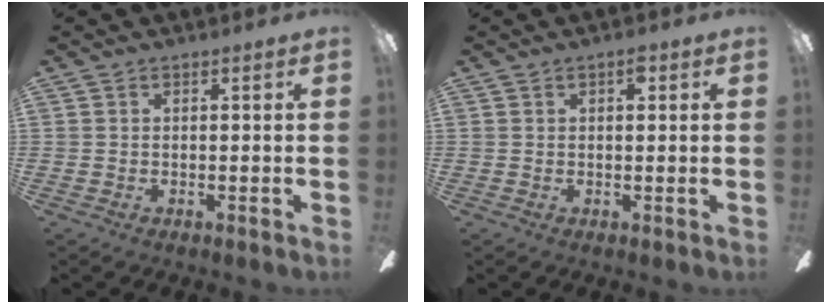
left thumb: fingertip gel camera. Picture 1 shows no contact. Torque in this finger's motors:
{"motor_torque": [0.05, 0.19, -0.08, -0.16, -0.06]}